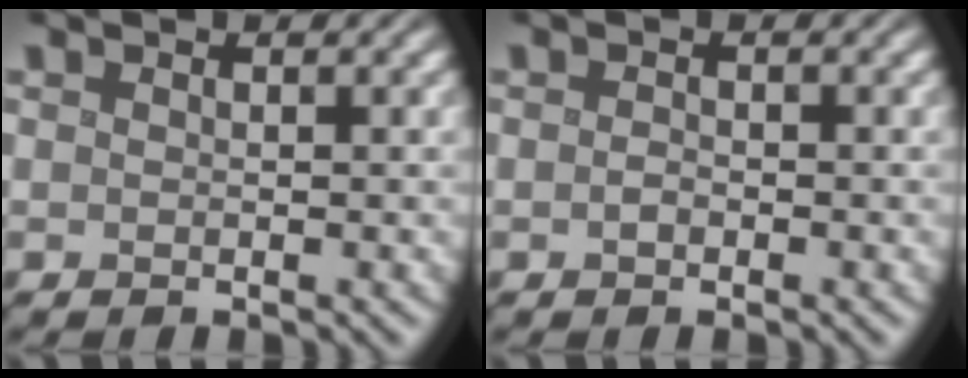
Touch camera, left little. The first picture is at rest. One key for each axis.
{"total": 0.7, "fx": -0.6, "fy": 0.3, "fz": 0.2, "tx": -0.006, "ty": -0.001, "tz": -0.013}